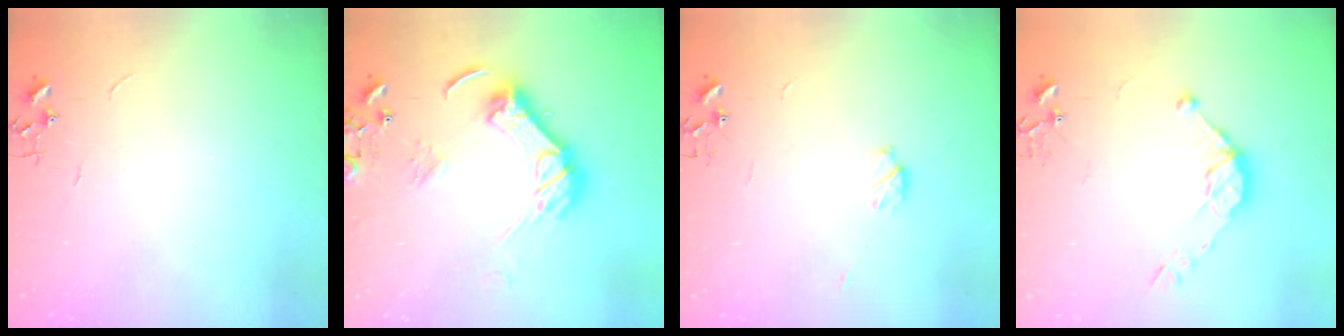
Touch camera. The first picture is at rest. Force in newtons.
{"total": 15.3, "press": 15.2, "slide": 1.7}
{"total": 4.6, "press": 4.5, "slide": 0.4}
{"total": 9.8, "press": 9.8, "slide": 0.8}